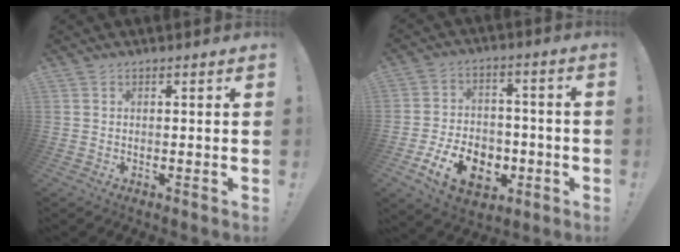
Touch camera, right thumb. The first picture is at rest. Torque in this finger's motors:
{"motor_torque": [1.74, 1.83, 1.01, -0.87, 0.08]}